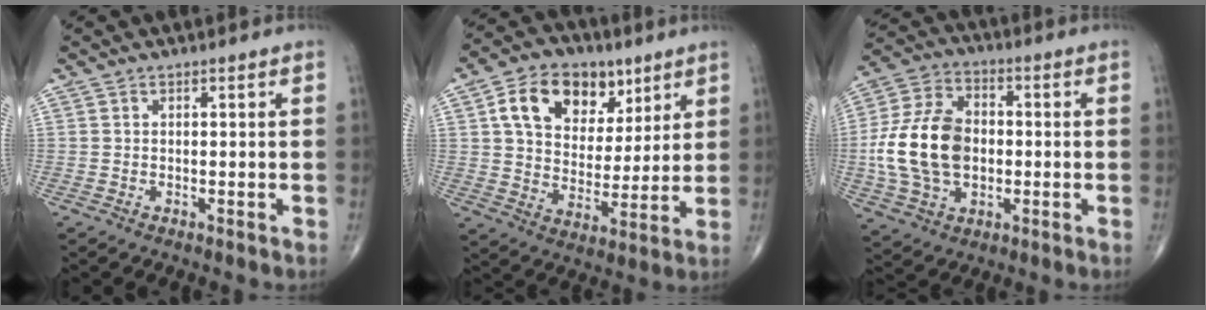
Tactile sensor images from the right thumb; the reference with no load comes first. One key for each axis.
{"total": 16.4, "fx": 7.3, "fy": 11.4, "fz": 9.4, "tx": -0.124, "ty": -0.015, "tz": 0.127}
{"total": 17.2, "fx": -1.1, "fy": 11.7, "fz": 12.6, "tx": -0.235, "ty": 0.018, "tz": -0.017}